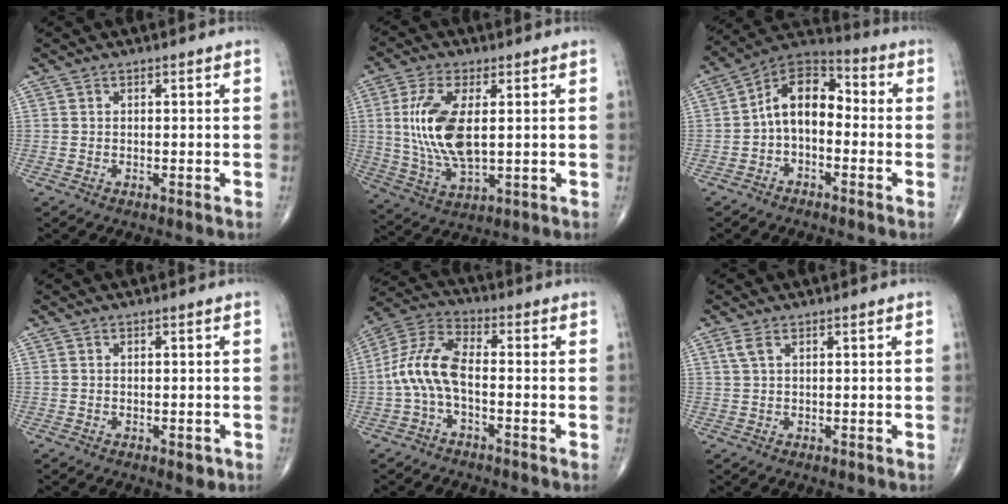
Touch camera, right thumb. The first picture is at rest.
{"total": 13.0, "force": [1.6, 5.7, 11.6], "torque": [-0.245, -0.012, 0.038]}
{"total": 10.5, "force": [-1.3, 6.6, 8.1], "torque": [-0.109, 0.044, -0.041]}
{"total": 1.6, "force": [-0.7, 0.8, 1.1], "torque": [-0.008, -0.001, -0.007]}
{"total": 9.6, "force": [-1.9, 4.3, 8.4], "torque": [-0.185, 0.036, -0.046]}
{"total": 1.8, "force": [0.8, 0.7, 1.4], "torque": [-0.041, 0.010, 0.023]}